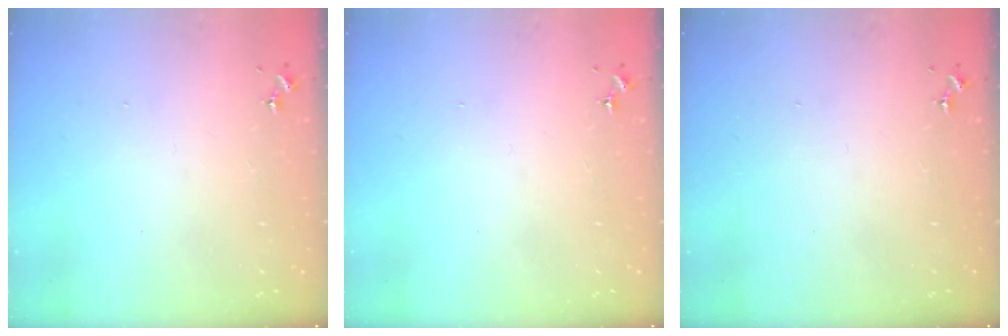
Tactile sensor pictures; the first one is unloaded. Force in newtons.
{"total": 0.0}
{"total": 0.0}